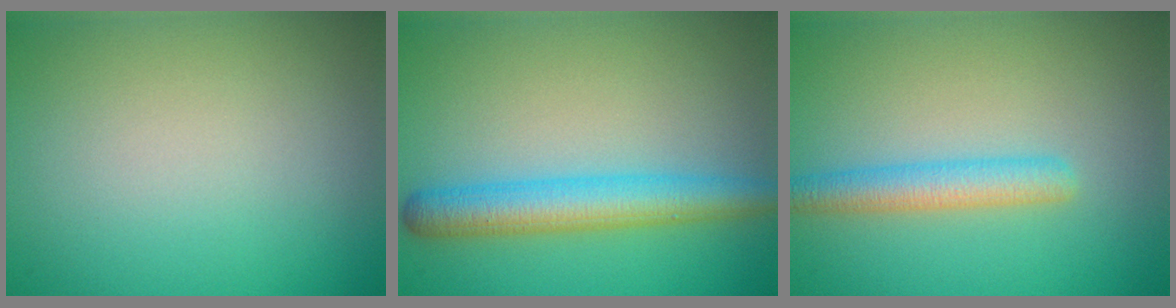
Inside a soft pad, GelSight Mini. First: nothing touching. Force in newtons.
{"total": 4.6, "press": 4.6, "slide": 0.2}
{"total": 3.0, "press": 3.0, "slide": 0.1}